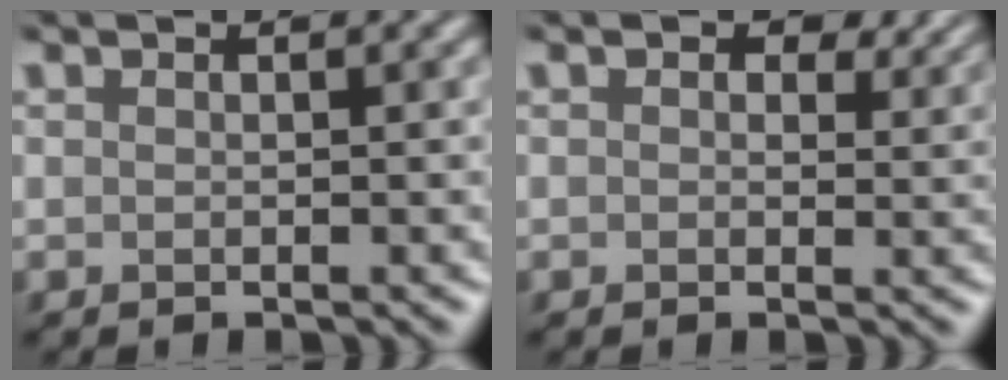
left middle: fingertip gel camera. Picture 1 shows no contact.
{"total": 2.7, "force": [1.3, 1.5, 1.8], "torque": [-0.021, -0.002, 0.016]}